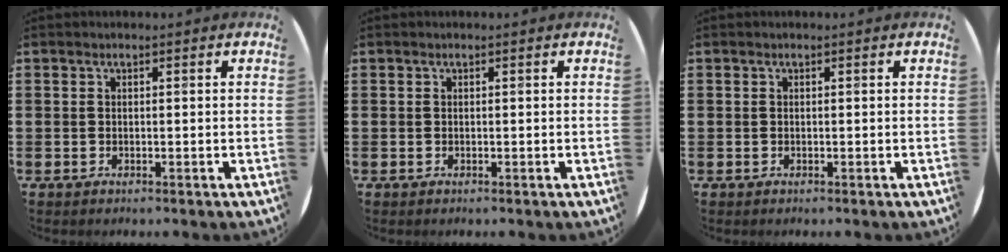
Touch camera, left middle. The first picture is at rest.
{"total": 0.0}
{"total": 0.0}